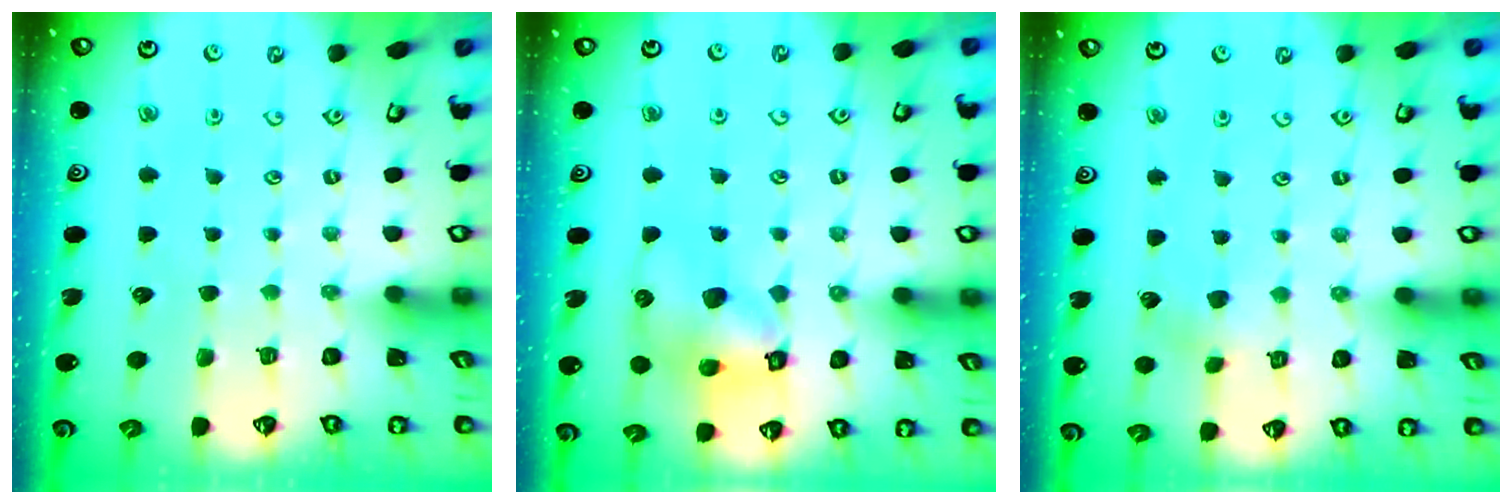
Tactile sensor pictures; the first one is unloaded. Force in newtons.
{"total": 10.9, "press": 10.7, "slide": 1.5}
{"total": 2.6, "press": 2.6, "slide": 0.4}